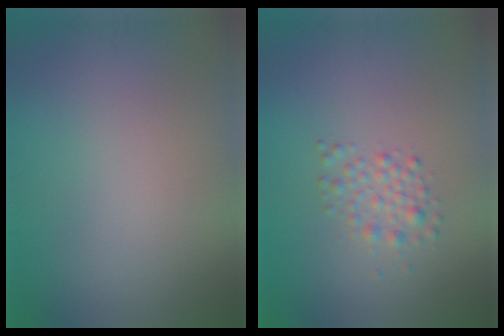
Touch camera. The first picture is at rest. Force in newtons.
{"total": 1.9, "press": 1.8, "slide": 0.1}